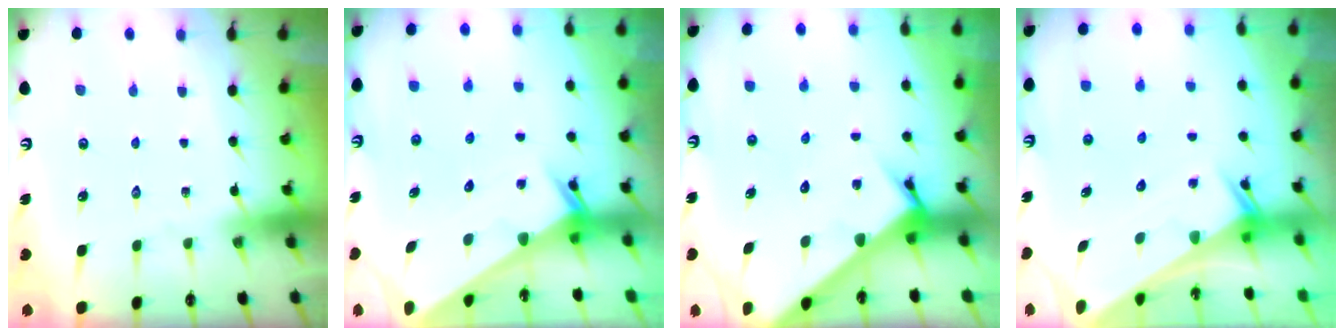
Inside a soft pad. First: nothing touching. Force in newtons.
{"total": 2.0, "press": 2.0, "slide": 0.0}
{"total": 5.6, "press": 5.6, "slide": 0.4}
{"total": 2.7, "press": 2.7, "slide": 0.1}